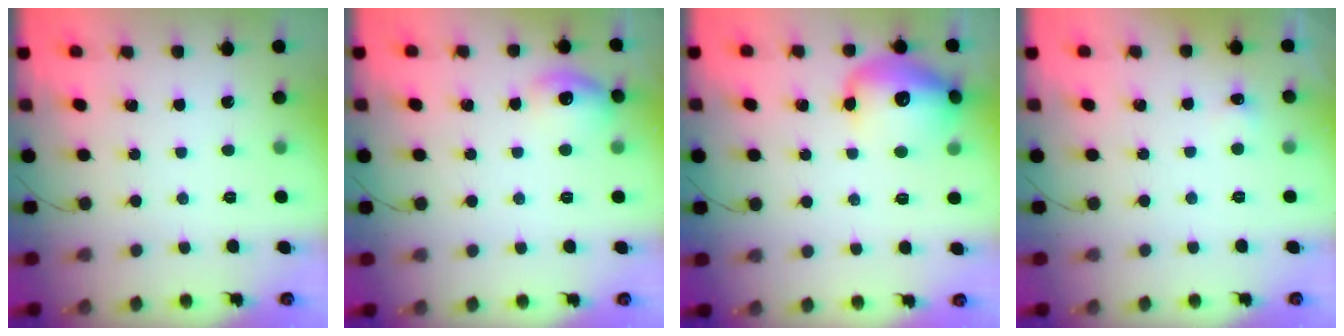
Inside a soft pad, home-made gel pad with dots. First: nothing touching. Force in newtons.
{"total": 10.1, "press": 10.0, "slide": 1.0}
{"total": 14.9, "press": 14.8, "slide": 1.4}
{"total": 3.7, "press": 3.5, "slide": 0.9}